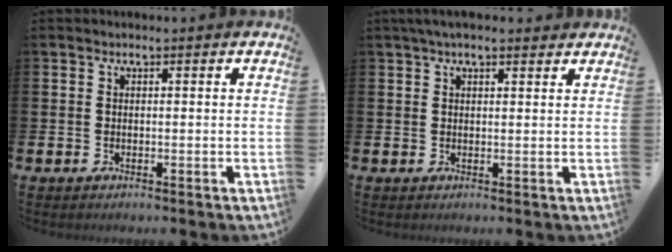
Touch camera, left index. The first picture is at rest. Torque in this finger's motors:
{"motor_torque": [1.06, -1.08, 0.80, 0.20]}